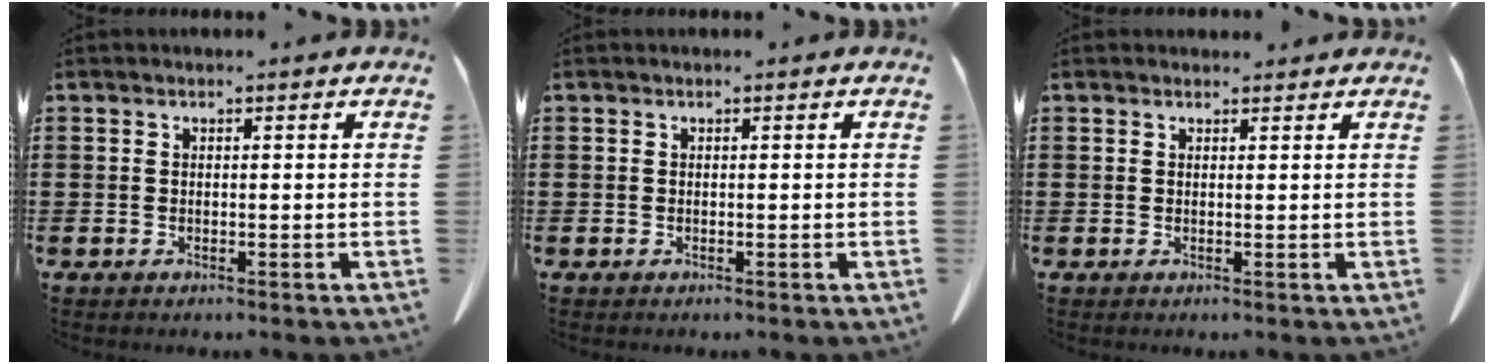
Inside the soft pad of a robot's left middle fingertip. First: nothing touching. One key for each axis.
{"total": 0.0}
{"total": 0.9, "fx": 0.8, "fy": 0.3, "fz": 0.1, "tx": 0.003, "ty": -0.002, "tz": 0.014}